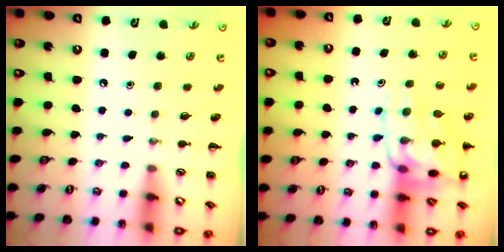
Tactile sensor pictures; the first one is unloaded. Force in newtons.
{"total": 14.4, "press": 14.2, "slide": 2.7}